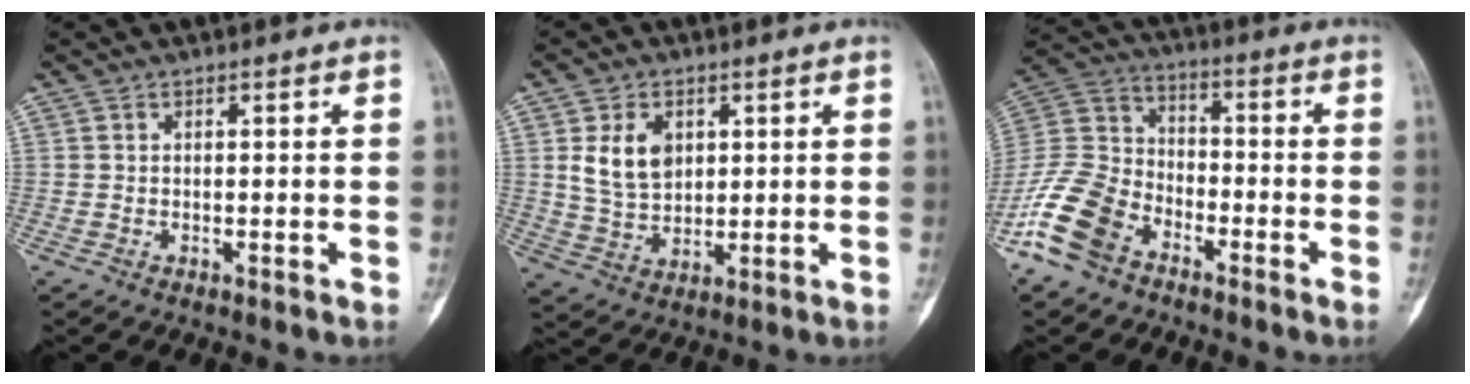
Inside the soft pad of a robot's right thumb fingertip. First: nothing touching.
{"total": 8.3, "force": [2.5, 5.8, 5.4], "torque": [-0.078, -0.014, 0.055]}
{"total": 13.2, "force": [-8.2, 8.1, 6.5], "torque": [-0.124, 0.047, -0.174]}